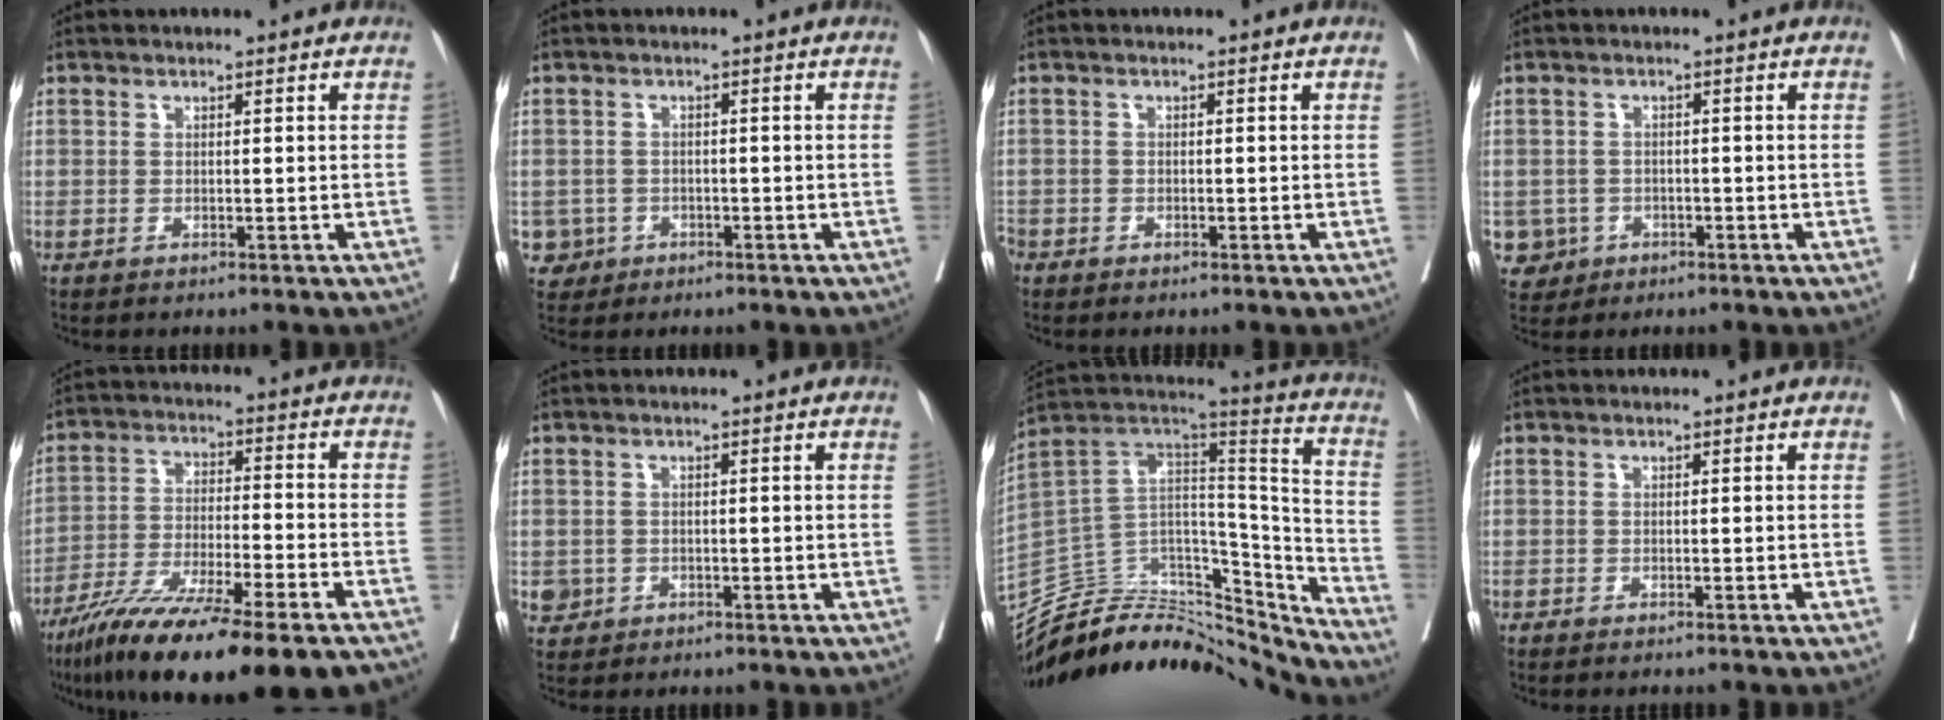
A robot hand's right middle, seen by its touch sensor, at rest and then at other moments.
{"total": 3.6, "force": [-1.1, 3.4, -0.1], "torque": [0.007, 0.013, -0.016]}
{"total": 1.7, "force": [-1.1, 1.2, 0.4], "torque": [-0.010, 0.002, -0.022]}
{"total": 4.4, "force": [-1.4, 4.2, 0.1], "torque": [-0.001, 0.011, -0.019]}
{"total": 20.1, "force": [-14.7, 1.7, 13.6], "torque": [-0.202, -0.041, -0.245]}
{"total": 1.8, "force": [-0.5, 1.8, 0.2], "torque": [0.001, 0.007, -0.003]}
{"total": 27.3, "force": [-25.4, 7.3, 6.7], "torque": [-0.121, 0.037, -0.397]}
{"total": 0.7, "force": [-0.6, -0.1, 0.2], "torque": [0.001, 0.001, -0.011]}